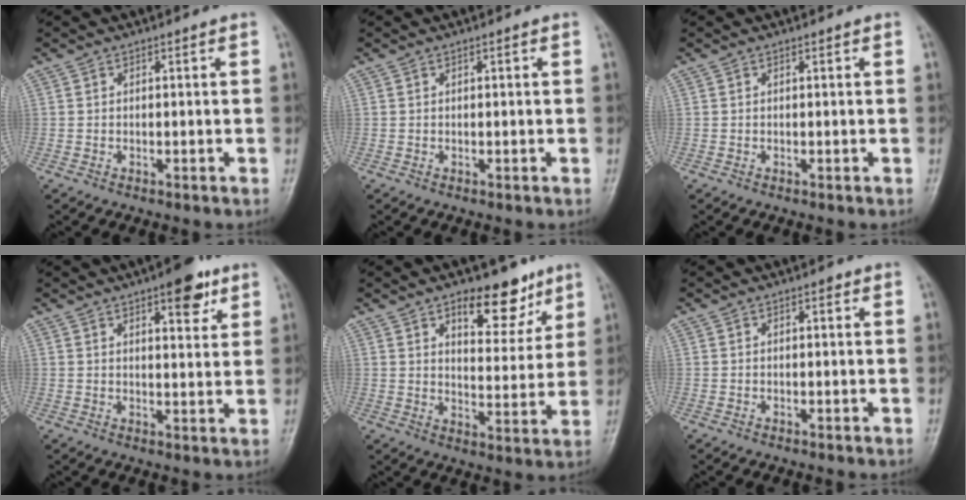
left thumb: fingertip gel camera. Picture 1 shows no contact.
{"total": 0.0}
{"total": 0.0}
{"total": 7.6, "force": [4.4, 2.8, 5.5], "torque": [-0.054, -0.019, 0.055]}
{"total": 11.4, "force": [7.2, 5.3, 7.1], "torque": [-0.062, -0.044, 0.108]}
{"total": 0.8, "force": [0.4, 0.4, 0.6], "torque": [-0.006, 0.001, 0.002]}